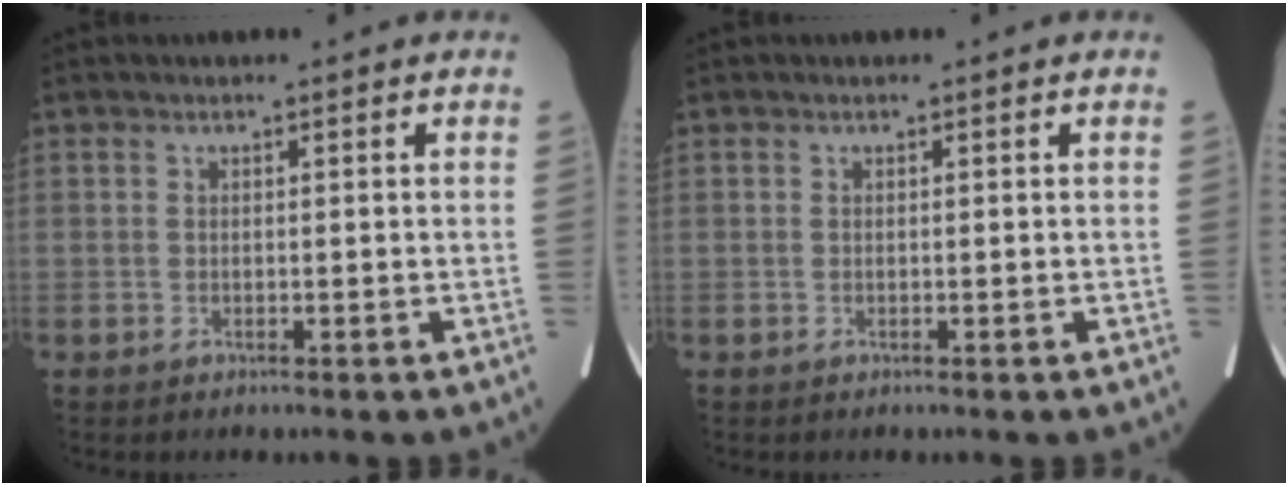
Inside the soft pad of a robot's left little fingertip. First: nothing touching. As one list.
[{"total": 0.0}]